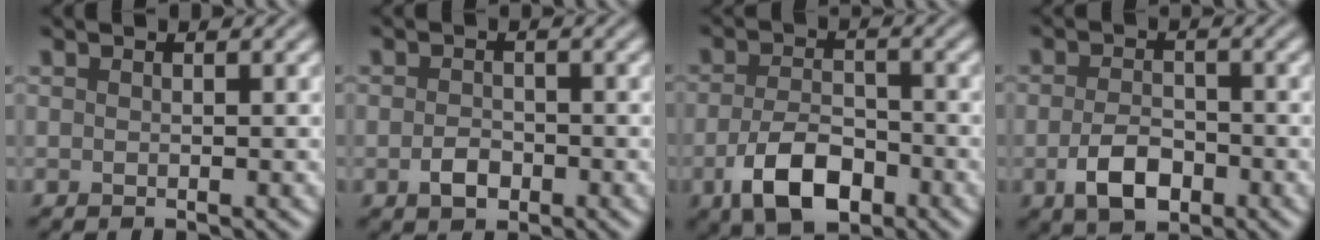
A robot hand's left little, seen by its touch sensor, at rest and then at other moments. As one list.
[{"total": 2.2, "force": [-1.0, 1.4, 1.4], "torque": [-0.024, -0.001, -0.024]}, {"total": 6.0, "force": [-2.9, 3.1, 4.2], "torque": [-0.079, -0.006, -0.058]}, {"total": 4.1, "force": [-1.8, 2.4, 2.8], "torque": [-0.056, -0.003, -0.038]}]